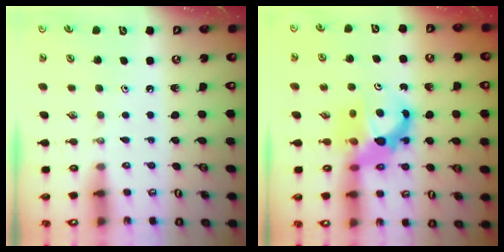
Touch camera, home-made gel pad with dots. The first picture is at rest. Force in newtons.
{"total": 9.2, "press": 9.2, "slide": 0.9}